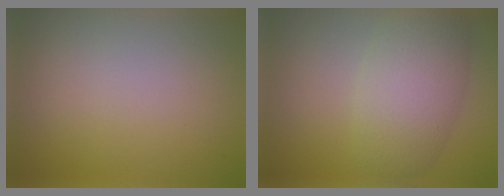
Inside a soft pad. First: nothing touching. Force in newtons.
{"total": 5.7, "press": 5.7, "slide": 0.3}